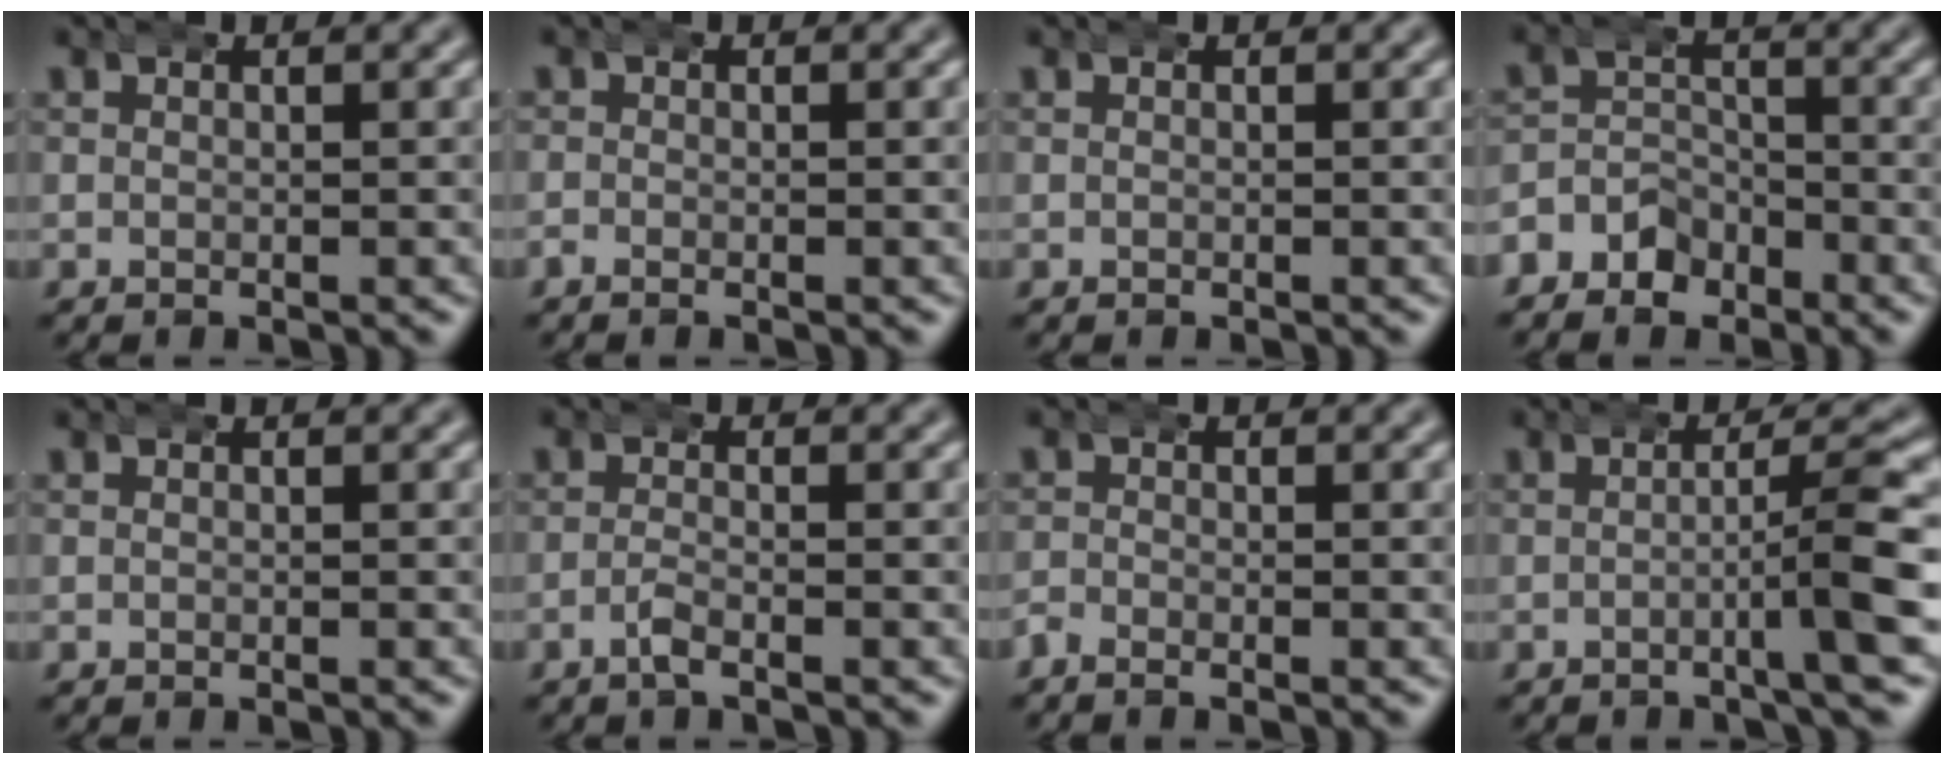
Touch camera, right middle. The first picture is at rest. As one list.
[{"total": 0.9, "force": [-0.4, 0.7, 0.2], "torque": [-0.011, 0.001, -0.013]}, {"total": 0.0}, {"total": 5.9, "force": [-3.5, 4.6, 1.4], "torque": [-0.018, 0.005, -0.075]}, {"total": 0.0}, {"total": 1.9, "force": [-1.5, 0.1, 1.2], "torque": [-0.028, 0.001, -0.032]}, {"total": 1.2, "force": [-1.0, 0.6, 0.3], "torque": [-0.011, -0.001, -0.024]}, {"total": 4.9, "force": [-1.0, 0.4, 4.8], "torque": [-0.059, 0.016, -0.026]}]